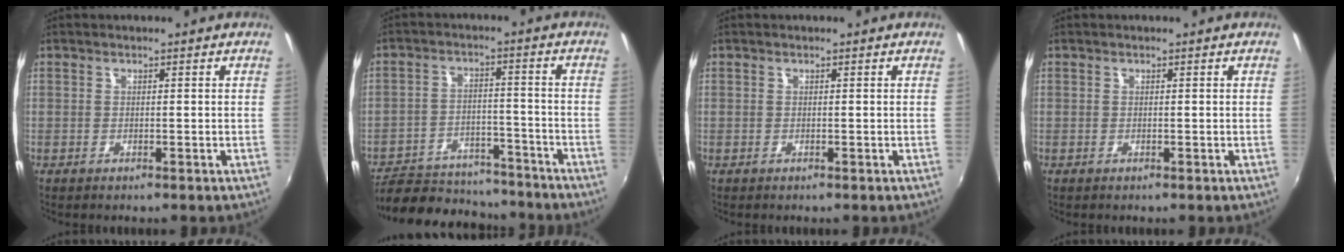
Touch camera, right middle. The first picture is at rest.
{"total": 16.6, "force": [-14.5, 6.1, 5.3], "torque": [-0.122, 0.010, -0.204]}
{"total": 0.0}
{"total": 0.0}